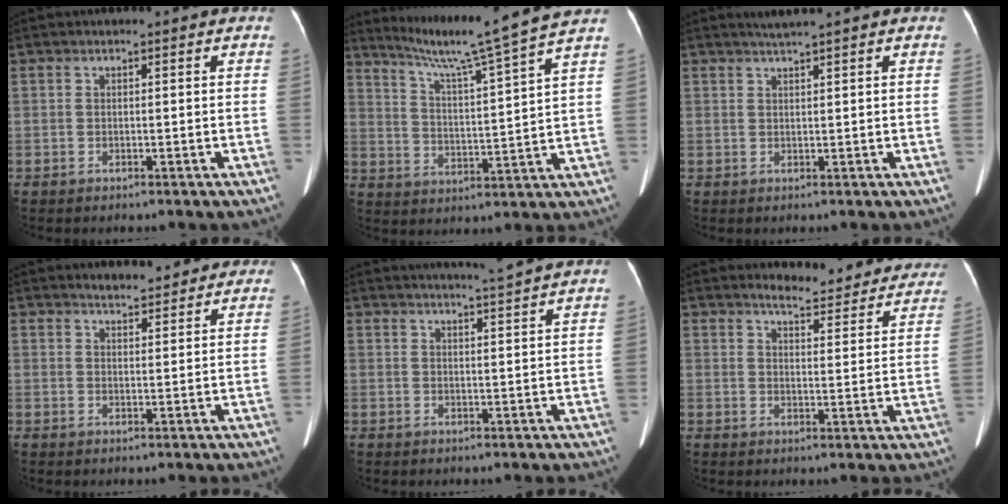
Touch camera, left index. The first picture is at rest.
{"total": 15.2, "force": [12.9, -3.2, 7.4], "torque": [-0.128, -0.032, 0.184]}
{"total": 2.3, "force": [2.0, -0.6, 1.1], "torque": [-0.014, 0.011, 0.036]}
{"total": 5.8, "force": [5.4, 1.5, 1.7], "torque": [-0.022, 0.014, 0.067]}
{"total": 6.1, "force": [5.6, -1.7, 1.9], "torque": [-0.030, -0.007, 0.072]}
{"total": 13.8, "force": [13.2, 2.7, 3.3], "torque": [-0.017, -0.032, 0.136]}